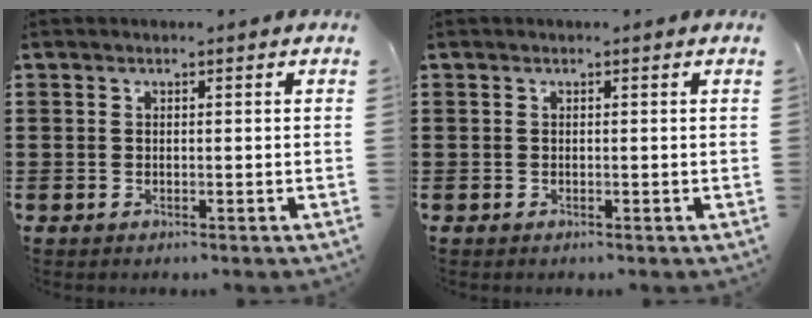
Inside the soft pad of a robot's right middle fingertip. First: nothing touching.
{"total": 0.0}